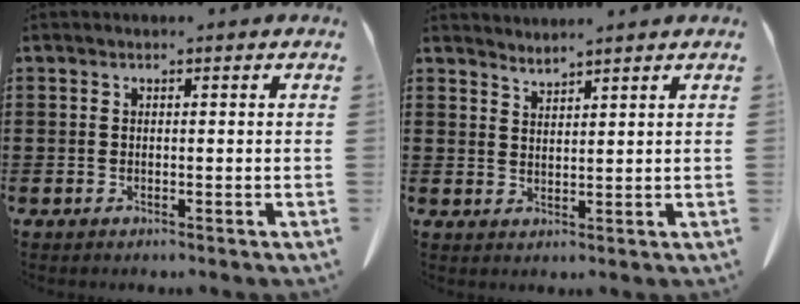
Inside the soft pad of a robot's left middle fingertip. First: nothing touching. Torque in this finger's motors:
{"motor_torque": [0.08, -0.10, -0.07, -0.01]}